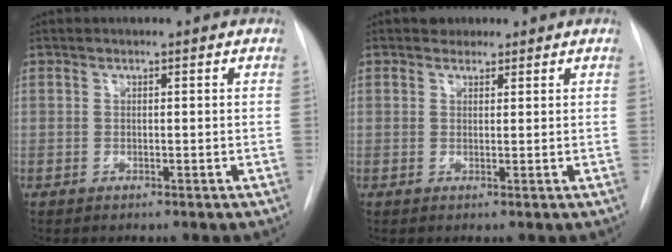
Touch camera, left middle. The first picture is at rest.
{"total": 1.6, "force": [1.2, 1.1, 0.1], "torque": [0.004, 0.004, 0.013]}